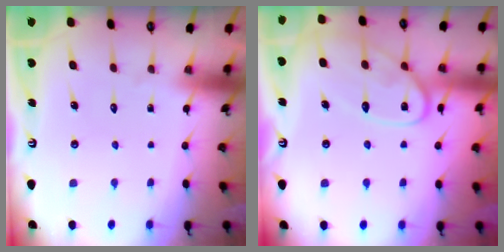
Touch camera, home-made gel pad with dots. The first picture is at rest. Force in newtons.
{"total": 13.5, "press": 13.5, "slide": 1.1}